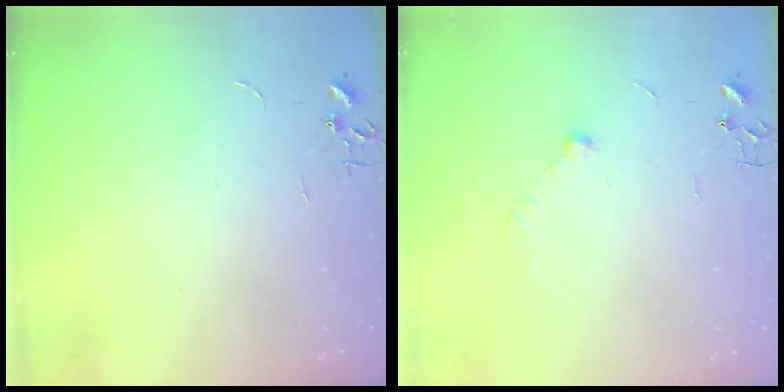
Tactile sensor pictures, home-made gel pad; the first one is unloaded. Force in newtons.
{"total": 6.1, "press": 6.0, "slide": 0.9}